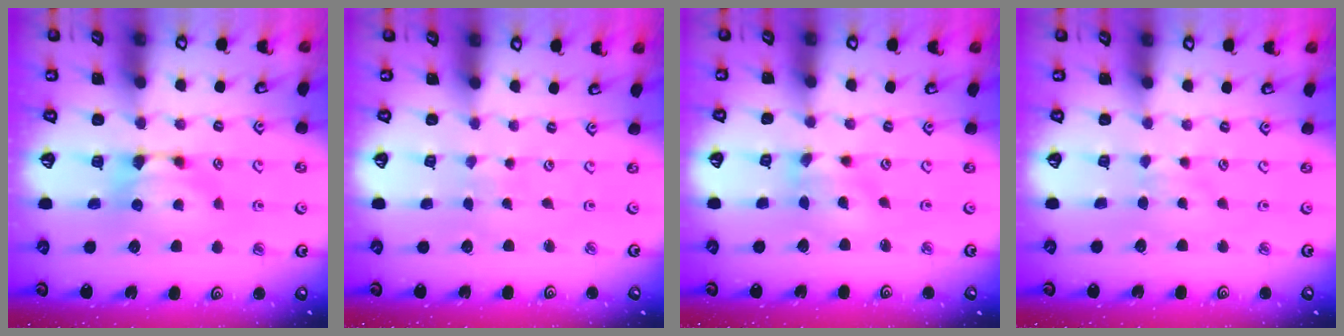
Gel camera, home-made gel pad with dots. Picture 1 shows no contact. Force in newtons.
{"total": 6.4, "press": 6.4, "slide": 0.3}
{"total": 1.3, "press": 0.6, "slide": 1.1}
{"total": 2.9, "press": 2.8, "slide": 0.6}